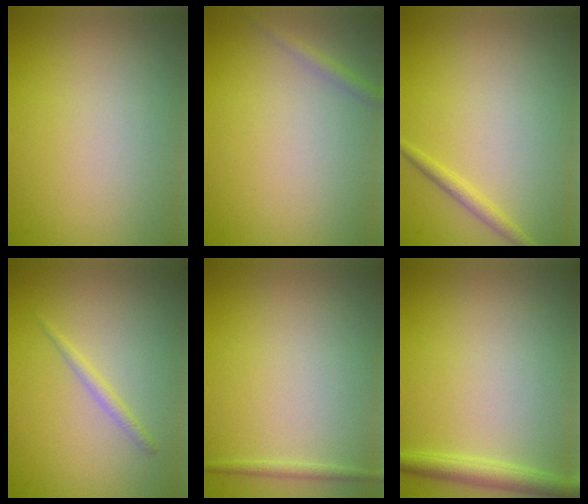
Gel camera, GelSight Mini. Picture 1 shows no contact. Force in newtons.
{"total": 1.1, "press": 1.1, "slide": 0.1}
{"total": 1.3, "press": 1.3, "slide": 0.0}
{"total": 1.0, "press": 1.0, "slide": 0.1}
{"total": 0.8, "press": 0.8, "slide": 0.1}
{"total": 2.3, "press": 2.3, "slide": 0.1}